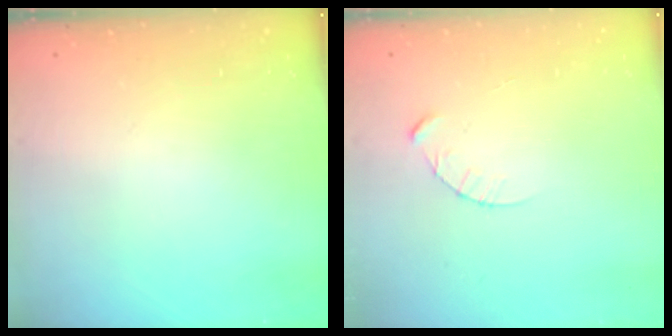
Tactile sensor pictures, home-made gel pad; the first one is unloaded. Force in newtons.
{"total": 3.1, "press": 3.1, "slide": 0.3}